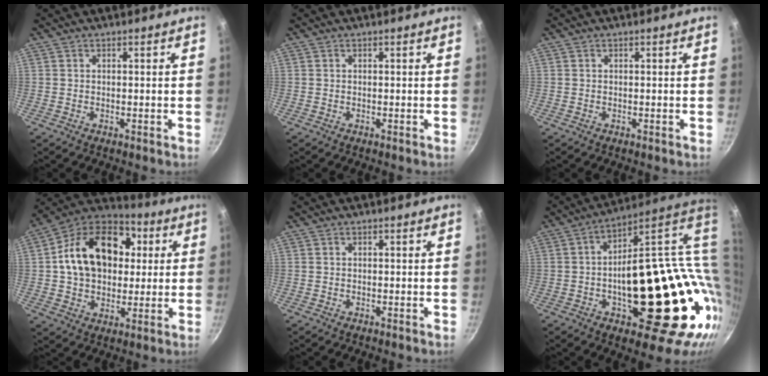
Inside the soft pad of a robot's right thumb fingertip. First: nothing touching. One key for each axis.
{"total": 0.0}
{"total": 0.0}
{"total": 21.4, "fx": 3.7, "fy": 15.6, "fz": 14.2, "tx": -0.214, "ty": 0.025, "tz": 0.050}
{"total": 0.0}
{"total": 32.5, "fx": 3.7, "fy": 15.0, "fz": 28.6, "tx": -0.380, "ty": -0.009, "tz": 0.076}